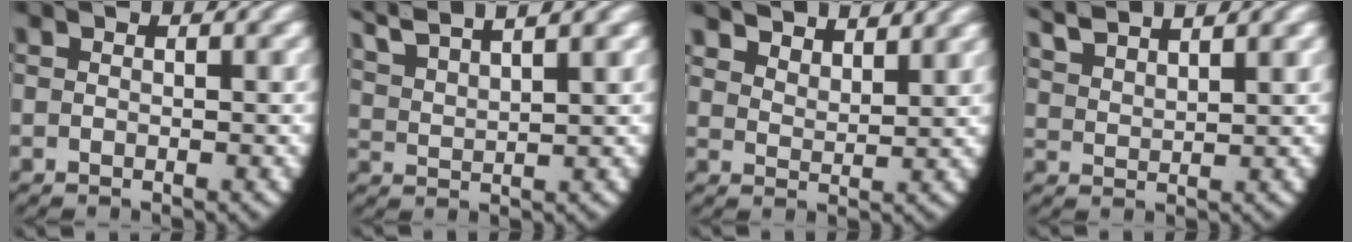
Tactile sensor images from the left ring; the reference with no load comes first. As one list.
[{"total": 5.0, "force": [4.2, 1.3, 2.3], "torque": [-0.067, 0.004, 0.079]}, {"total": 4.1, "force": [3.7, 1.1, 1.2], "torque": [-0.026, -0.005, 0.067]}, {"total": 3.9, "force": [3.5, 0.9, 1.4], "torque": [-0.037, 0.002, 0.070]}]